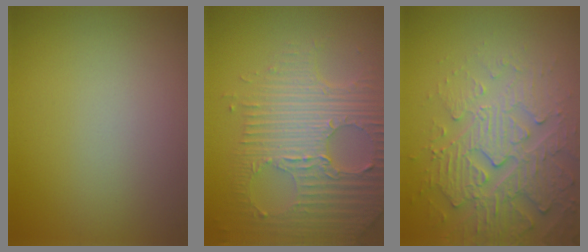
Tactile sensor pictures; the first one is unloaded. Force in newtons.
{"total": 7.6, "press": 5.1, "slide": 5.7}
{"total": 4.8, "press": 4.7, "slide": 1.2}